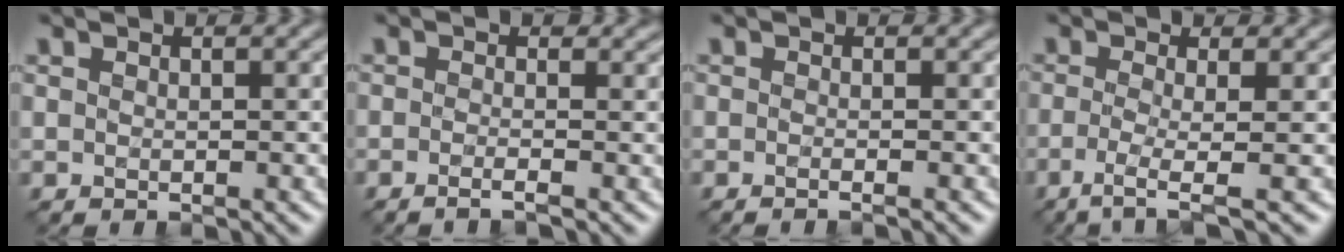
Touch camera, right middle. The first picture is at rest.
{"total": 1.6, "force": [-0.7, 0.4, 1.4], "torque": [-0.022, -0.004, -0.021]}
{"total": 1.3, "force": [-0.6, 0.5, 1.1], "torque": [-0.004, -0.010, -0.021]}
{"total": 3.5, "force": [-1.3, 0.7, 3.2], "torque": [-0.059, -0.008, -0.034]}